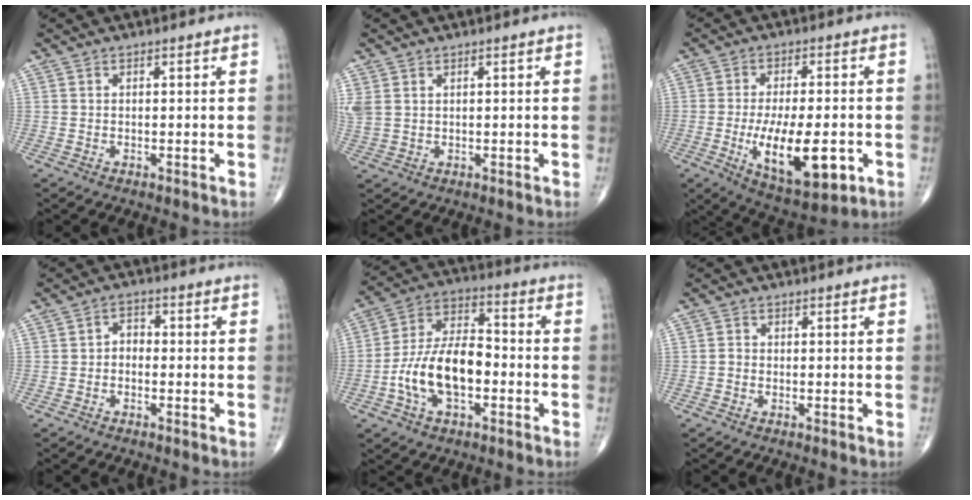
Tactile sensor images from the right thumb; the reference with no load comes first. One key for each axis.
{"total": 3.4, "fx": 1.2, "fy": 2.4, "fz": 2.1, "tx": -0.064, "ty": 0.008, "tz": 0.035}
{"total": 16.0, "fx": -4.3, "fy": 6.4, "fz": 14.0, "tx": -0.221, "ty": -0.002, "tz": -0.053}
{"total": 2.7, "fx": -0.8, "fy": 2.0, "fz": 1.6, "tx": -0.009, "ty": 0.017, "tz": -0.026}
{"total": 14.6, "fx": -3.6, "fy": 7.9, "fz": 11.7, "tx": -0.213, "ty": 0.041, "tz": -0.070}
{"total": 1.0, "fx": -0.4, "fy": 0.8, "fz": 0.5, "tx": -0.004, "ty": 0.002, "tz": -0.010}